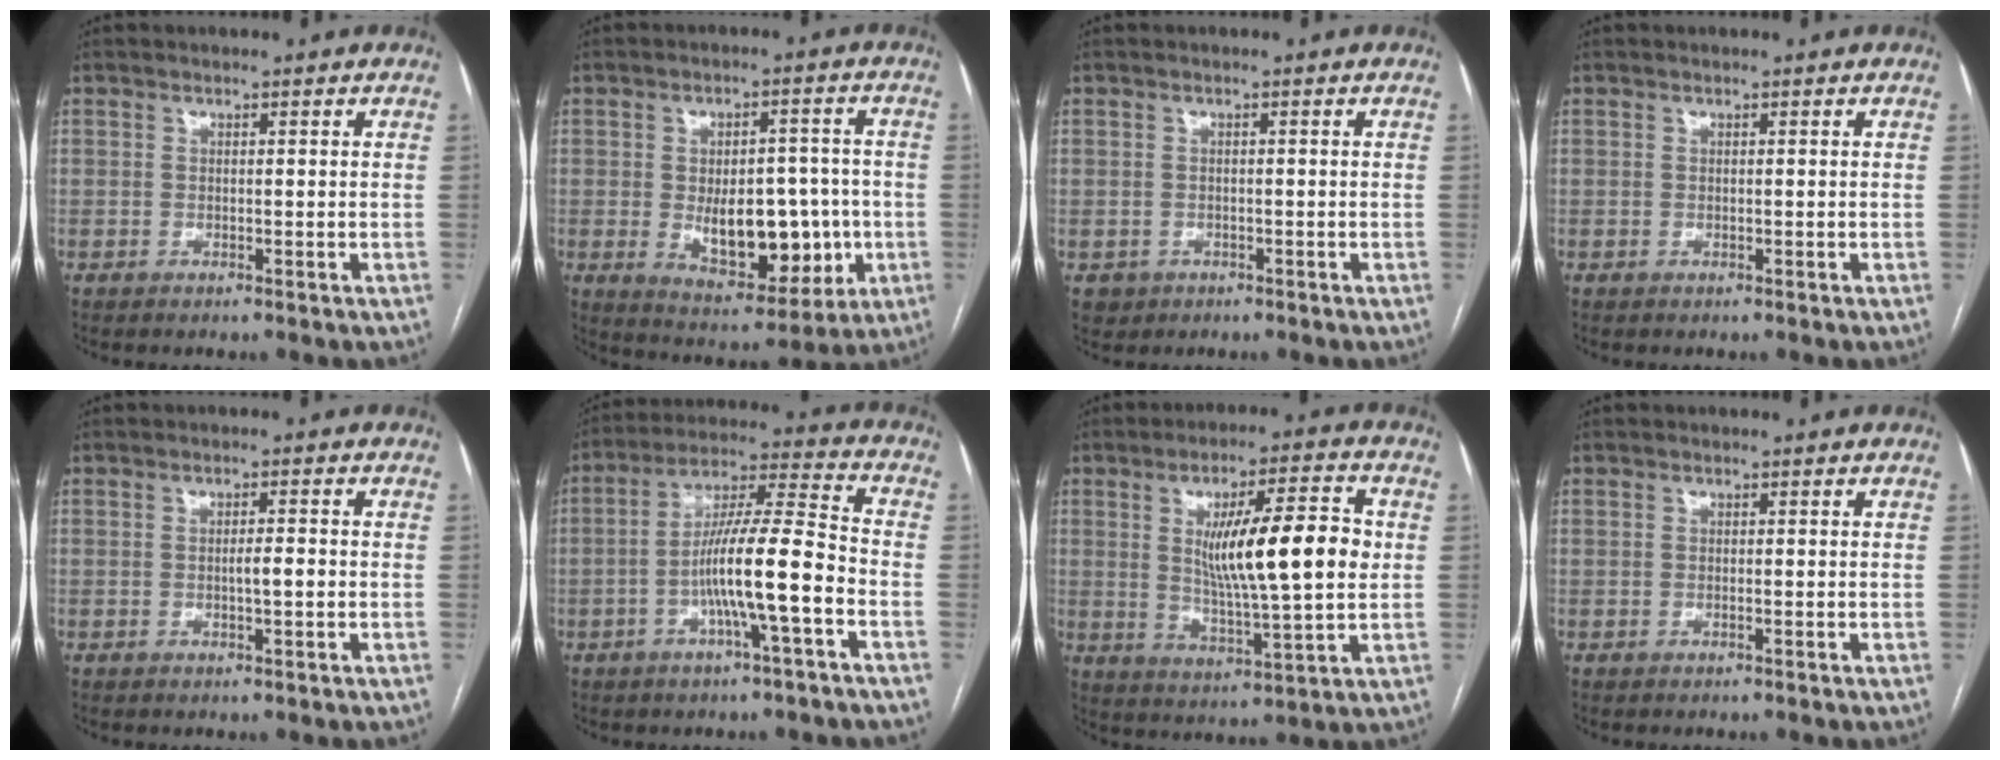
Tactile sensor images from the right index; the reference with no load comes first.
{"total": 13.0, "force": [-1.9, 6.6, 11.1], "torque": [-0.163, 0.004, -0.013]}
{"total": 2.1, "force": [-0.8, 1.9, 0.2], "torque": [-0.001, 0.005, -0.007]}
{"total": 0.0}
{"total": 2.2, "force": [-0.4, 0.3, 2.2], "torque": [-0.037, 0.001, -0.007]}
{"total": 12.5, "force": [-4.0, 0.4, 11.8], "torque": [-0.213, 0.013, -0.073]}
{"total": 14.4, "force": [1.8, 1.8, 14.2], "torque": [-0.233, 0.005, 0.032]}
{"total": 0.0}